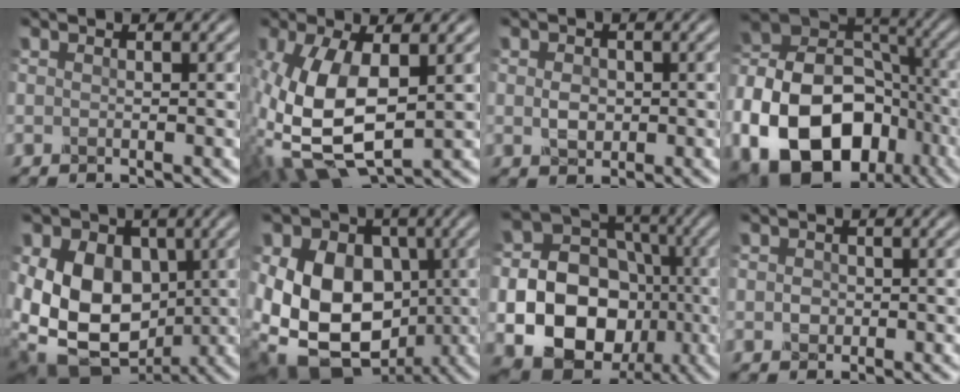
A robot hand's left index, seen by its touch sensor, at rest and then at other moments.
{"total": 9.4, "force": [-1.1, 4.7, 8.1], "torque": [-0.205, -0.010, -0.015]}
{"total": 1.5, "force": [0.0, 1.3, 0.8], "torque": [-0.025, 0.002, -0.002]}
{"total": 17.3, "force": [-6.6, 12.7, 9.7], "torque": [-0.210, -0.010, -0.109]}
{"total": 15.5, "force": [0.0, 12.7, 8.9], "torque": [-0.185, 0.012, -0.016]}
{"total": 16.5, "force": [-1.3, 13.8, 9.0], "torque": [-0.190, 0.009, -0.041]}
{"total": 16.3, "force": [-3.8, 13.9, 7.6], "torque": [-0.158, -0.018, -0.076]}
{"total": 0.8, "force": [-0.2, 0.8, 0.1], "torque": [-0.009, 0.004, -0.006]}